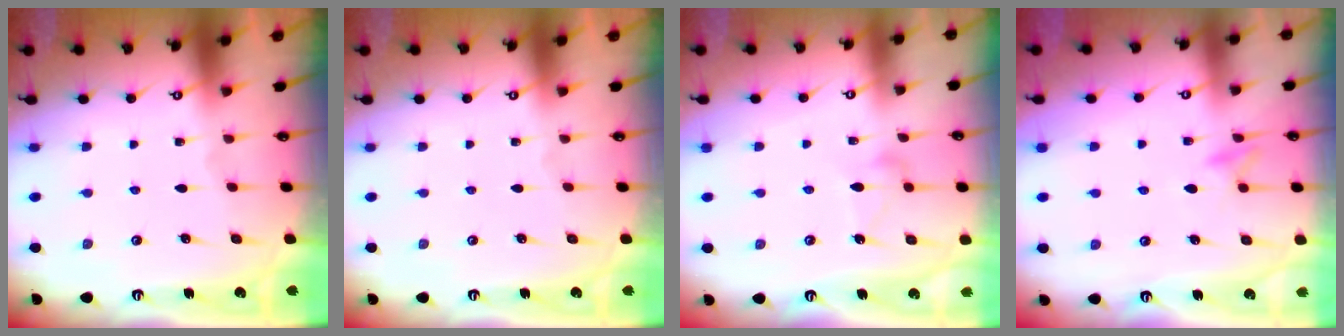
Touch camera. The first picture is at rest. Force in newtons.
{"total": 0.0}
{"total": 7.5, "press": 7.5, "slide": 0.4}
{"total": 9.3, "press": 9.3, "slide": 0.9}